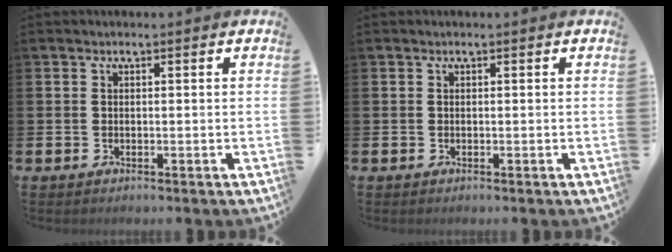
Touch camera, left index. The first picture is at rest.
{"total": 0.0}